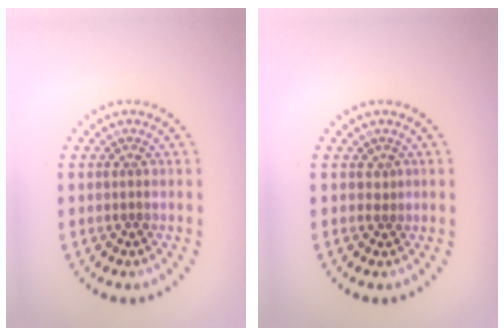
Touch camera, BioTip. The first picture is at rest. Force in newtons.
{"total": 0.6, "press": 0.3, "slide": 0.5}